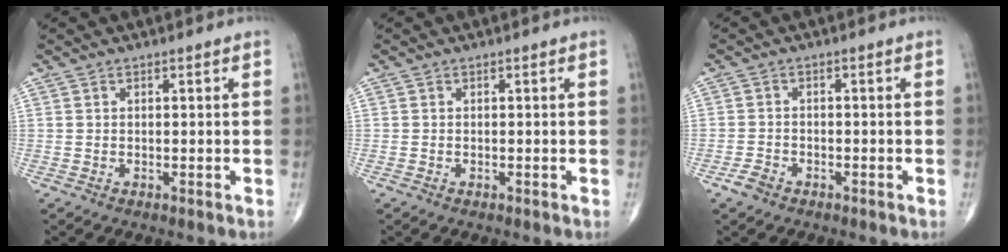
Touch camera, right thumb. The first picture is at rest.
{"total": 0.0}
{"total": 2.5, "force": [-1.7, 1.5, 1.0], "torque": [-0.024, 0.008, -0.030]}